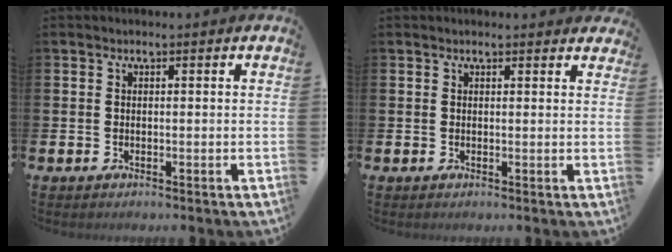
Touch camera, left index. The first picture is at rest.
{"total": 0.8, "force": [0.8, 0.2, 0.1], "torque": [-0.002, 0.002, 0.014]}